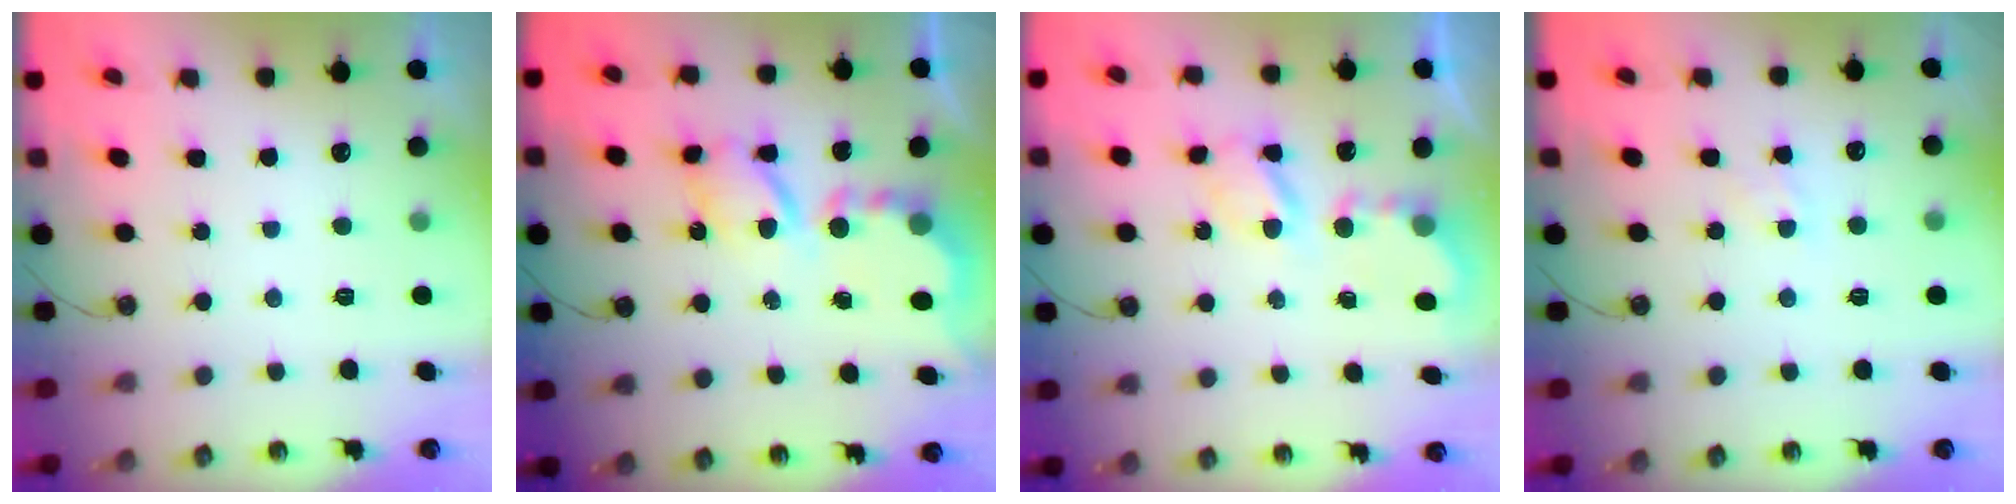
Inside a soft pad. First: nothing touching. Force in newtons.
{"total": 7.9, "press": 7.8, "slide": 0.6}
{"total": 5.8, "press": 5.8, "slide": 0.3}
{"total": 4.6, "press": 4.5, "slide": 0.6}